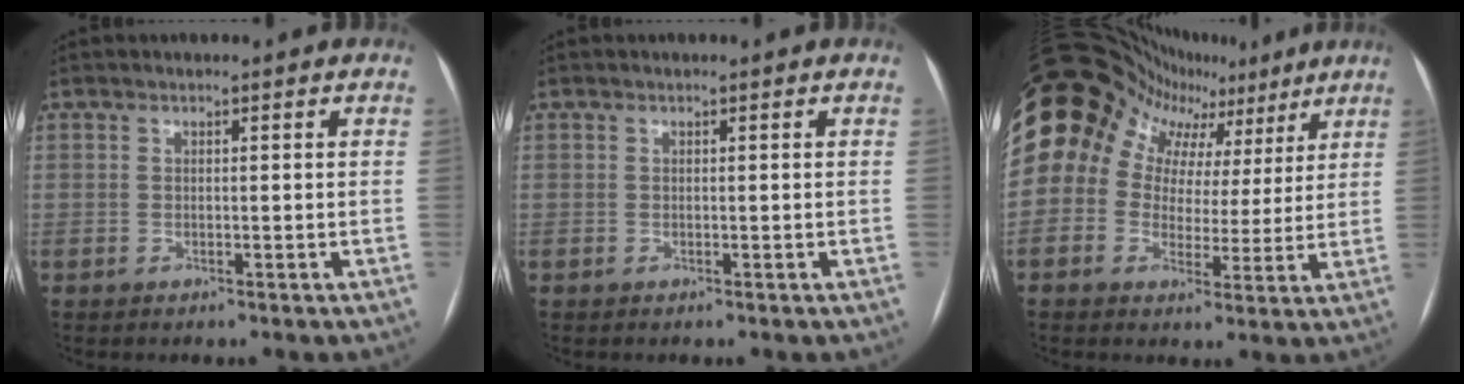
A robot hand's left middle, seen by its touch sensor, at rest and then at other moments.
{"total": 0.0}
{"total": 19.5, "force": [9.0, 14.9, 8.7], "torque": [-0.170, 0.089, 0.137]}